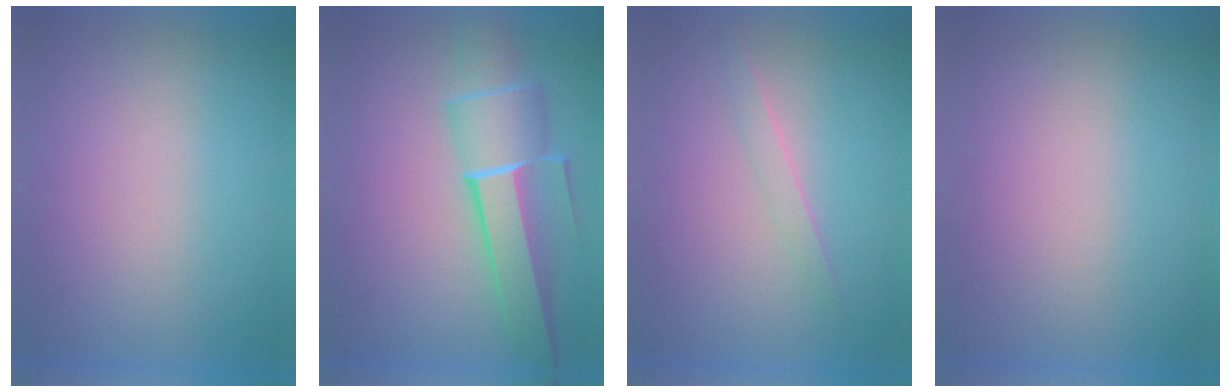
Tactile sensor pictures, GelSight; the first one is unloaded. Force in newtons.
{"total": 5.4}
{"total": 1.1}
{"total": 0.0}